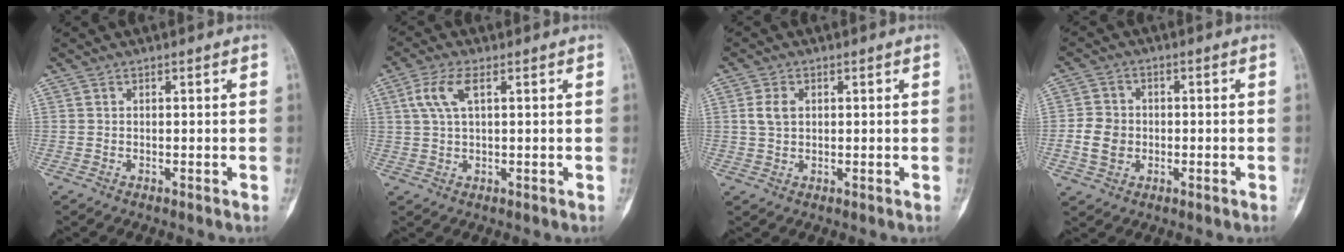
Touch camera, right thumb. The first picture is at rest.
{"total": 5.6, "force": [1.9, 2.2, 4.8], "torque": [-0.112, 0.011, 0.039]}
{"total": 3.4, "force": [0.7, 2.4, 2.3], "torque": [-0.043, 0.003, 0.016]}
{"total": 5.8, "force": [-1.0, 4.9, 3.0], "torque": [-0.042, 0.012, -0.020]}